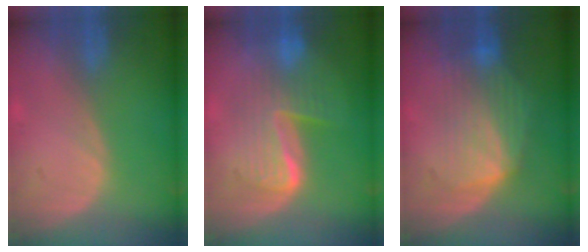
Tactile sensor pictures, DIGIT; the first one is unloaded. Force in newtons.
{"total": 7.4, "press": 7.4, "slide": 0.2}
{"total": 7.4, "press": 7.3, "slide": 1.5}